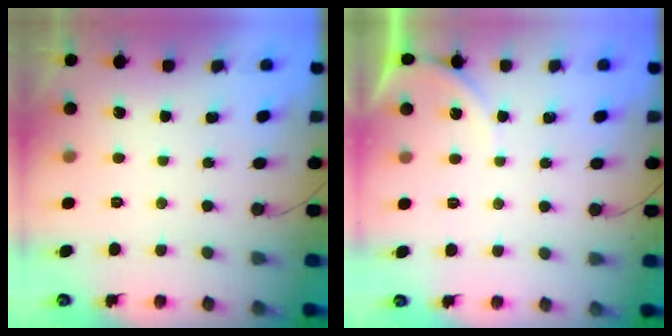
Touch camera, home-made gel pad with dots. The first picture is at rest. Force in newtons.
{"total": 3.2, "press": 3.2, "slide": 0.5}